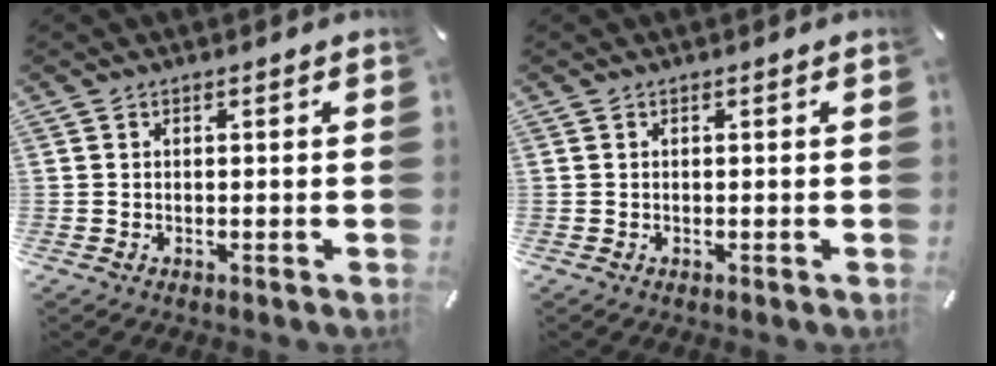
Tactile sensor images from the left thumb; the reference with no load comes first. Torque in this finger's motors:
{"motor_torque": [-0.09, 0.09, 0.00, 0.01, 0.00]}